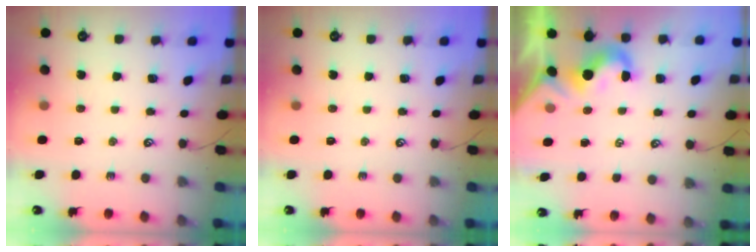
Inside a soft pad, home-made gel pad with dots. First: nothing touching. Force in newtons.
{"total": 0.0}
{"total": 1.8, "press": 1.6, "slide": 0.8}